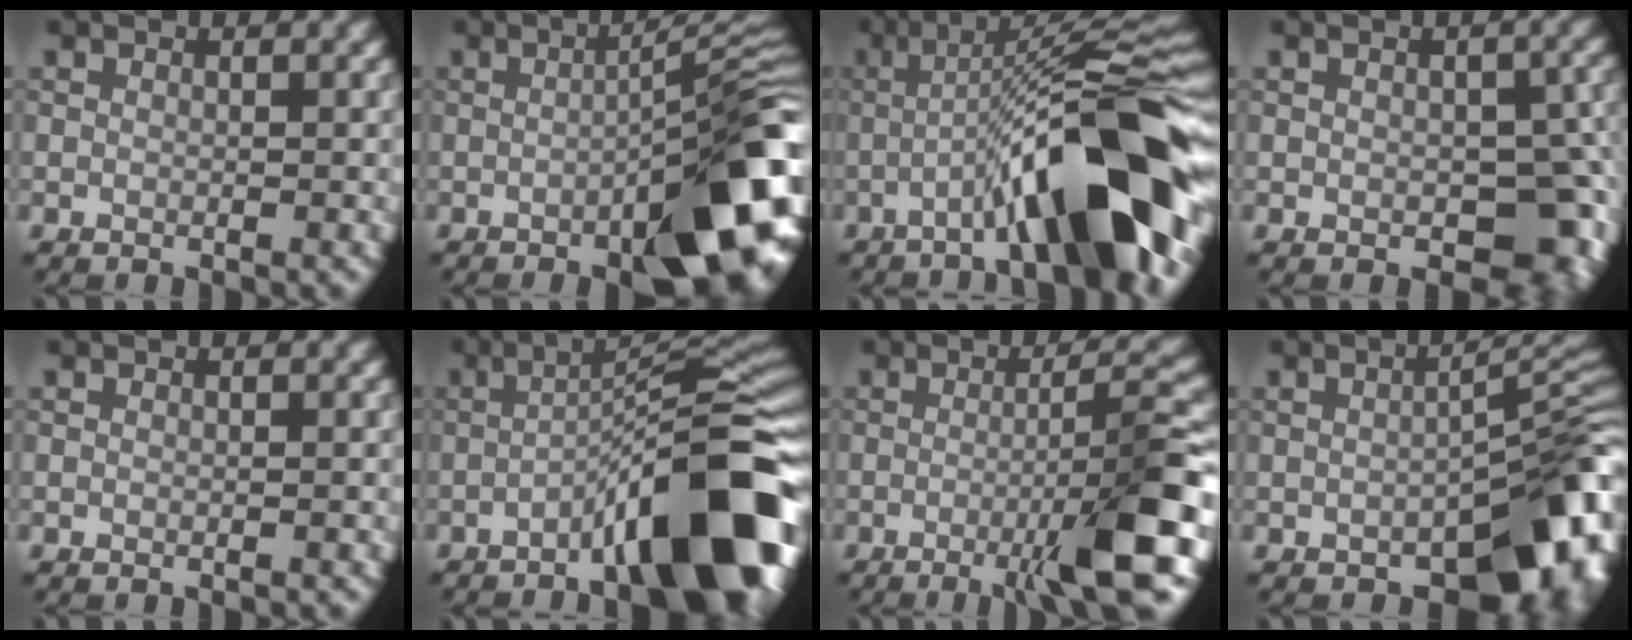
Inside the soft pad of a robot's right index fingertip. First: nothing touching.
{"total": 11.8, "force": [-4.3, 2.8, 10.6], "torque": [-0.136, 0.004, -0.061]}
{"total": 12.5, "force": [-4.6, 2.1, 11.5], "torque": [-0.160, 0.025, -0.074]}
{"total": 7.3, "force": [-1.5, 4.4, 5.6], "torque": [-0.068, -0.020, -0.008]}
{"total": 0.0}
{"total": 12.7, "force": [-5.6, 2.5, 11.1], "torque": [-0.153, 0.015, -0.089]}
{"total": 8.0, "force": [-2.5, 0.8, 7.5], "torque": [-0.105, 0.014, -0.050]}
{"total": 10.9, "force": [-5.0, 5.2, 8.2], "torque": [-0.074, -0.009, -0.067]}